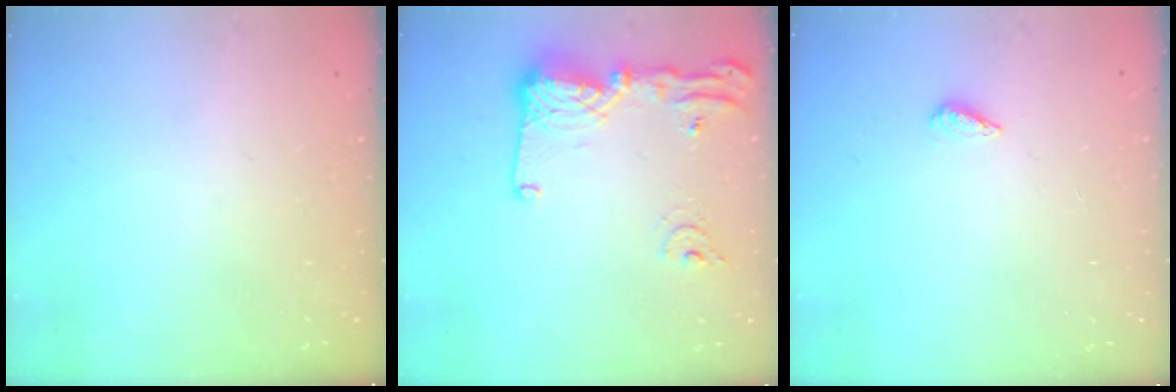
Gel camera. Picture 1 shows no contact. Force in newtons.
{"total": 15.0, "press": 14.9, "slide": 1.6}
{"total": 2.3, "press": 2.2, "slide": 0.8}